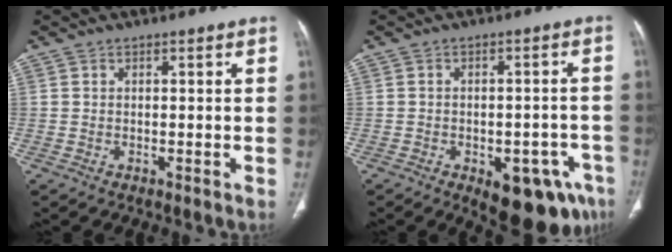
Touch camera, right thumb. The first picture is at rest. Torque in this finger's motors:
{"motor_torque": [1.82, 1.22, 0.91, -1.03, 0.33]}